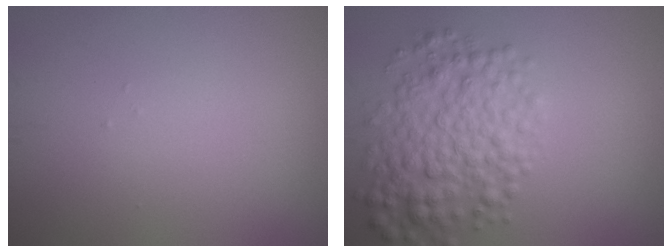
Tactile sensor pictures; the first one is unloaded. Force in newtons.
{"total": 6.0, "press": 6.0, "slide": 0.0}